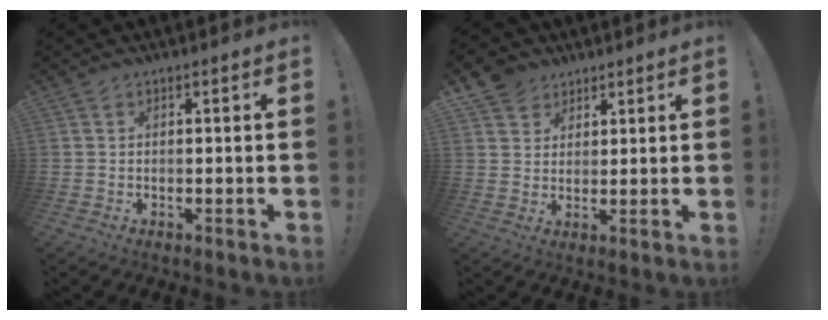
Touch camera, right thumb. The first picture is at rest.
{"total": 6.1, "force": [4.1, 4.5, 0.6], "torque": [-0.004, -0.031, 0.079]}